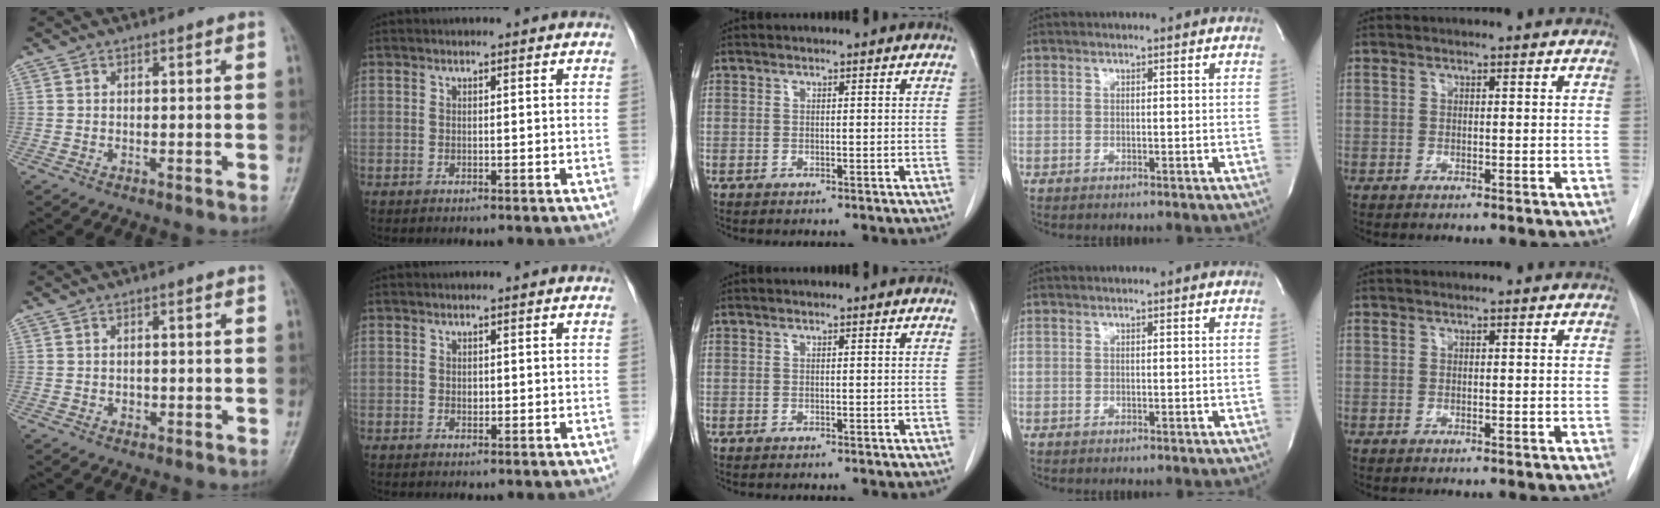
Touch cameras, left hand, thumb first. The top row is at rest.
{"thumb": {"total": 0.9, "force": [-0.2, 0.8, 0.5], "torque": [-0.003, 0.003, -0.002]}, "index": {"total": 0.7, "force": [0.1, 0.6, 0.5], "torque": [-0.007, 0.001, 0.000]}}